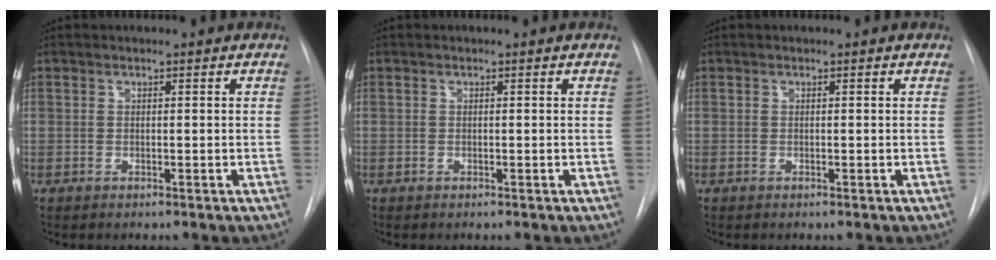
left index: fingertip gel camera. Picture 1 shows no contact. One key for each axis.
{"total": 0.0}
{"total": 0.0}